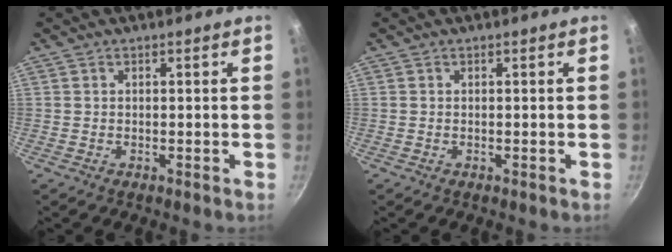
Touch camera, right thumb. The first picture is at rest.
{"total": 0.0}